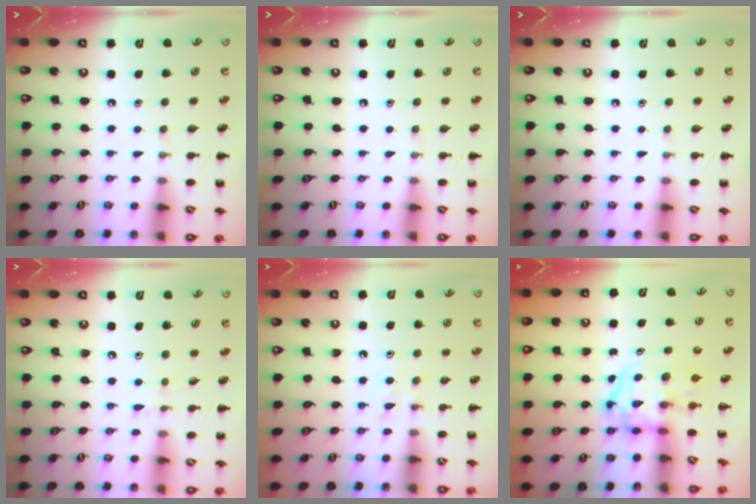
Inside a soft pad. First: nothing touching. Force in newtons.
{"total": 0.0}
{"total": 0.0}
{"total": 5.8, "press": 5.5, "slide": 1.9}
{"total": 3.6, "press": 3.3, "slide": 1.4}
{"total": 4.0, "press": 3.9, "slide": 0.7}